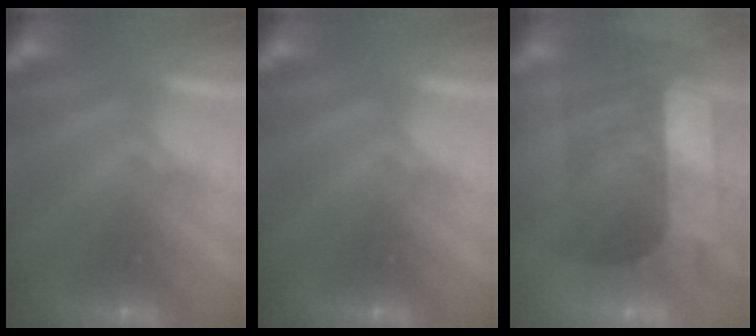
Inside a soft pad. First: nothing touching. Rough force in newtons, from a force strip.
{"total": 0.0}
{"total": 3.3}